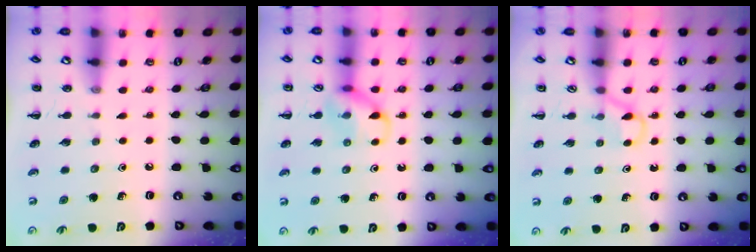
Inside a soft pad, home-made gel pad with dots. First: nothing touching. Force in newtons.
{"total": 10.7, "press": 10.7, "slide": 0.9}
{"total": 2.6, "press": 2.5, "slide": 0.9}